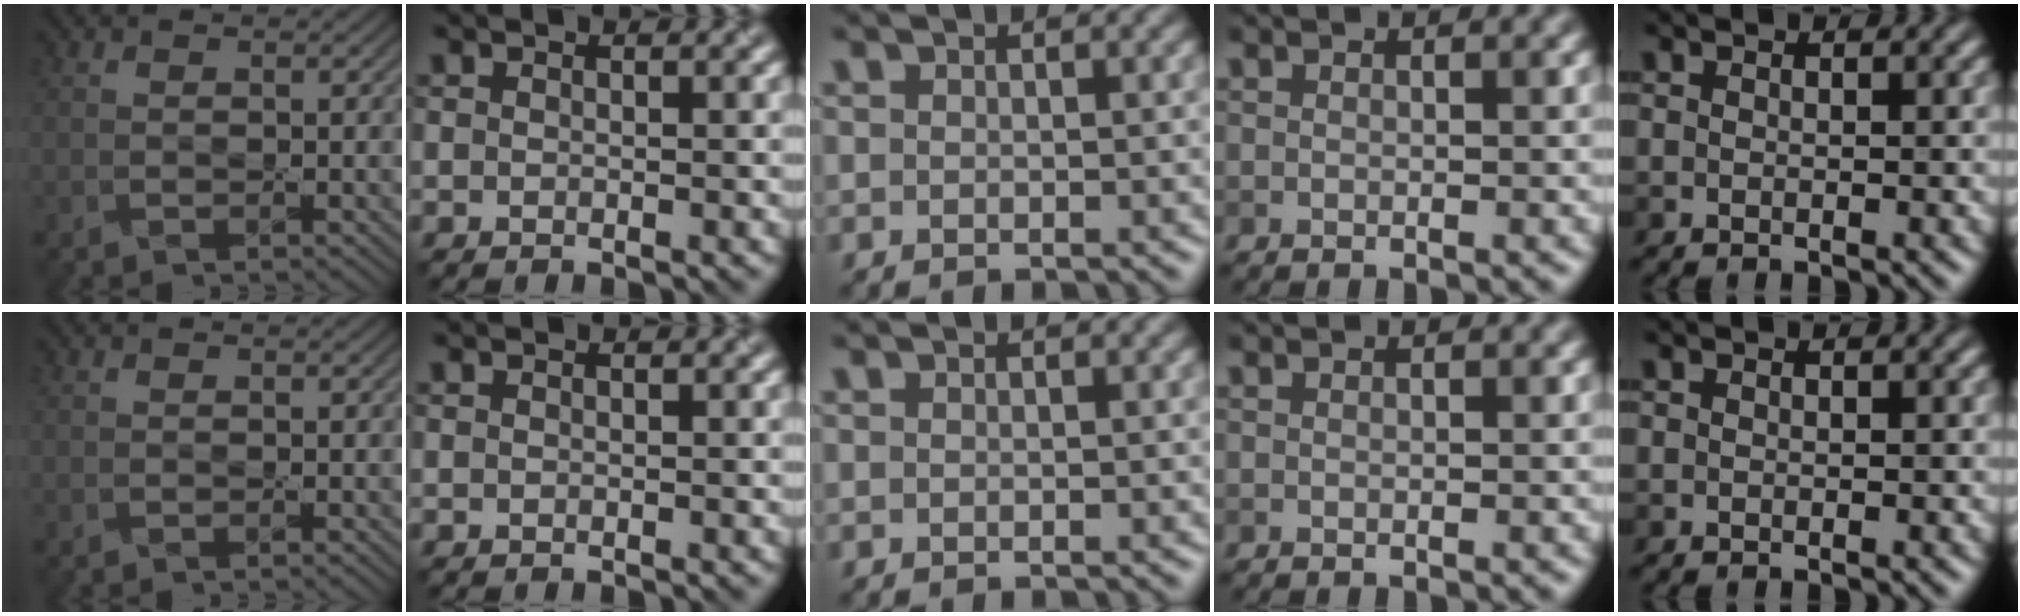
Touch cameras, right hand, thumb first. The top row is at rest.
{}